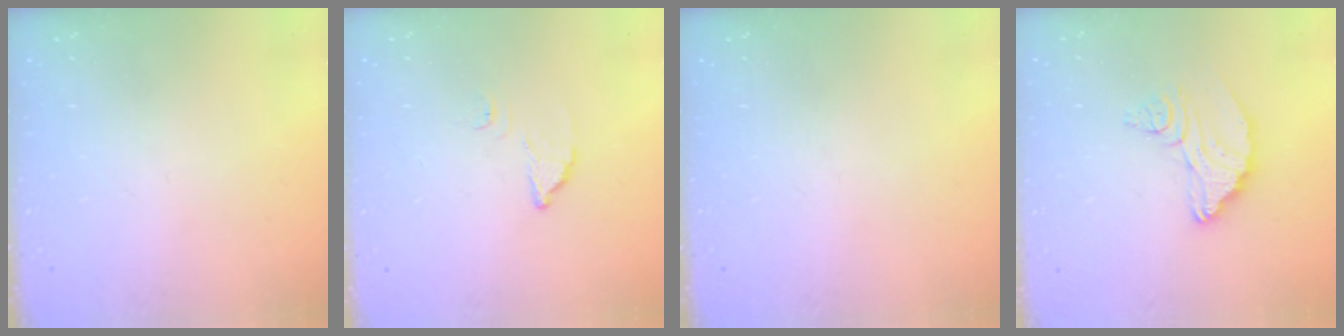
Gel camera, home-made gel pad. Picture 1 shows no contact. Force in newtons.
{"total": 2.1, "press": 2.1, "slide": 0.1}
{"total": 0.0}
{"total": 11.4, "press": 11.4, "slide": 1.1}